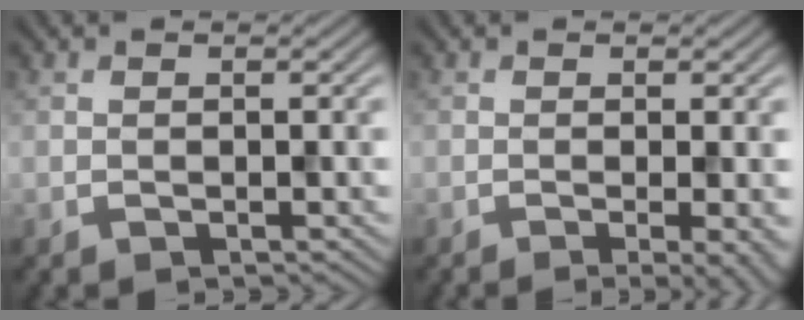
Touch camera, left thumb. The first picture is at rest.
{"total": 4.3, "force": [-1.2, 1.0, 4.0], "torque": [-0.054, -0.007, -0.018]}